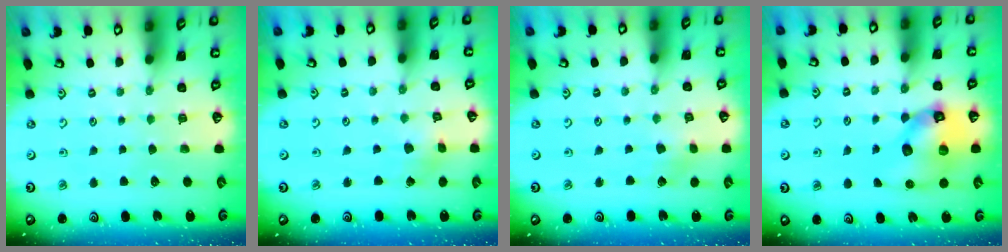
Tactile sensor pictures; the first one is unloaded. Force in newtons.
{"total": 2.0, "press": 2.0, "slide": 0.1}
{"total": 2.5, "press": 2.4, "slide": 0.3}
{"total": 13.7, "press": 13.5, "slide": 2.1}